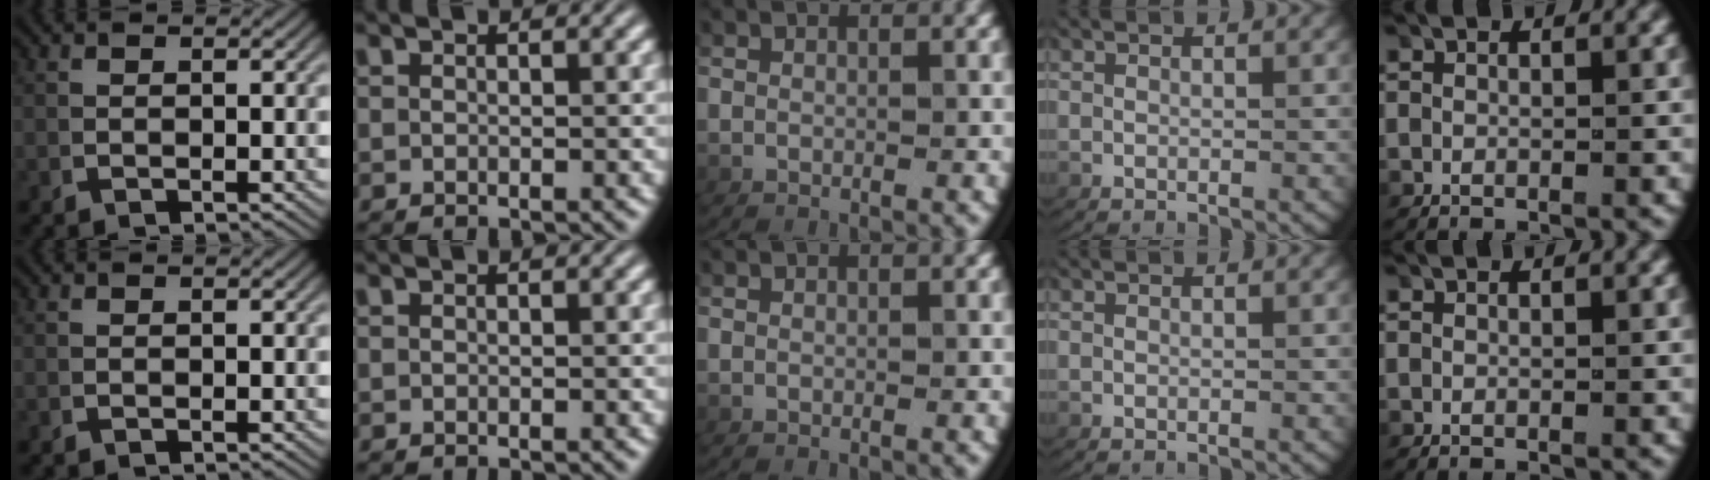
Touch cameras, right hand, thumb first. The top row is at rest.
{}